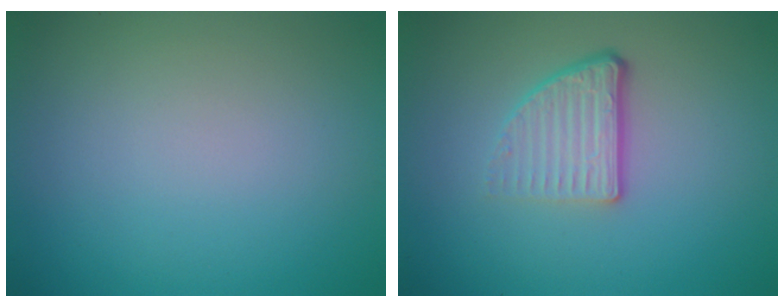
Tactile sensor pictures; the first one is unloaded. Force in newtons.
{"total": 3.8, "press": 2.4, "slide": 2.9}